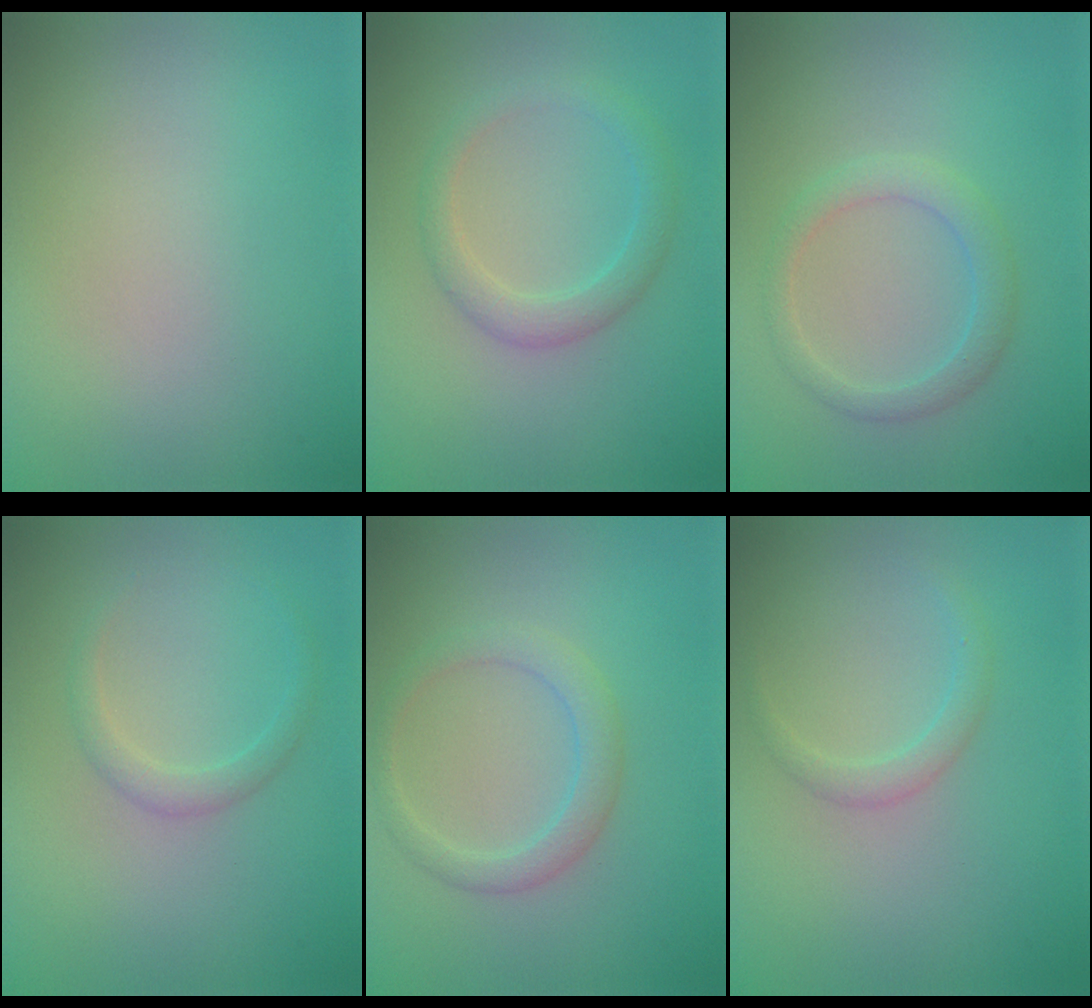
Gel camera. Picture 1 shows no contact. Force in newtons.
{"total": 2.5, "press": 2.4, "slide": 0.2}
{"total": 2.3, "press": 2.3, "slide": 0.1}
{"total": 1.5, "press": 1.5, "slide": 0.1}
{"total": 2.5, "press": 2.5, "slide": 0.1}
{"total": 1.4, "press": 1.4, "slide": 0.1}